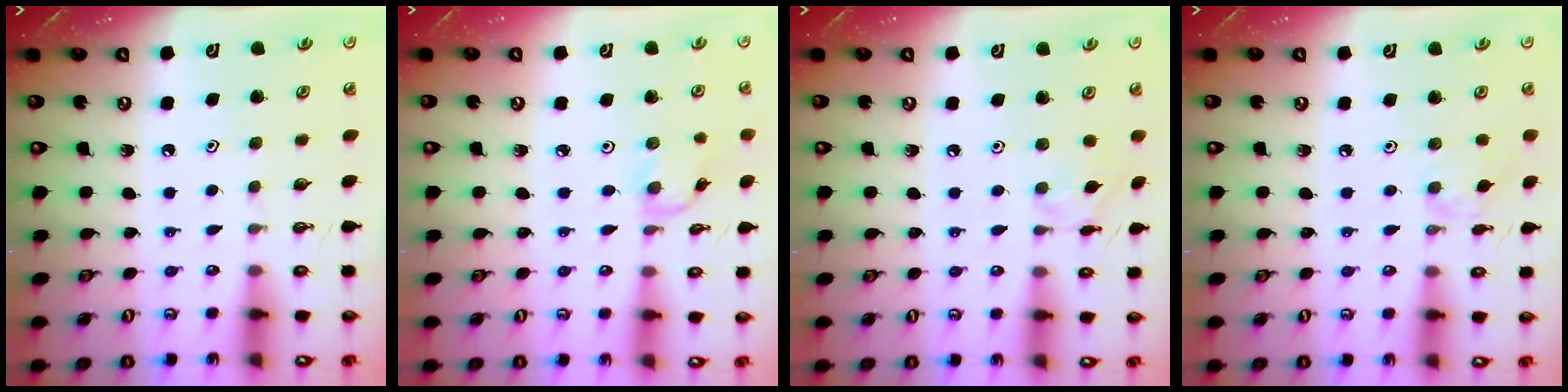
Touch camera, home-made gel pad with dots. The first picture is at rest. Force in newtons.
{"total": 2.6, "press": 2.6, "slide": 0.3}
{"total": 1.8, "press": 1.8, "slide": 0.1}
{"total": 1.3, "press": 1.3, "slide": 0.4}